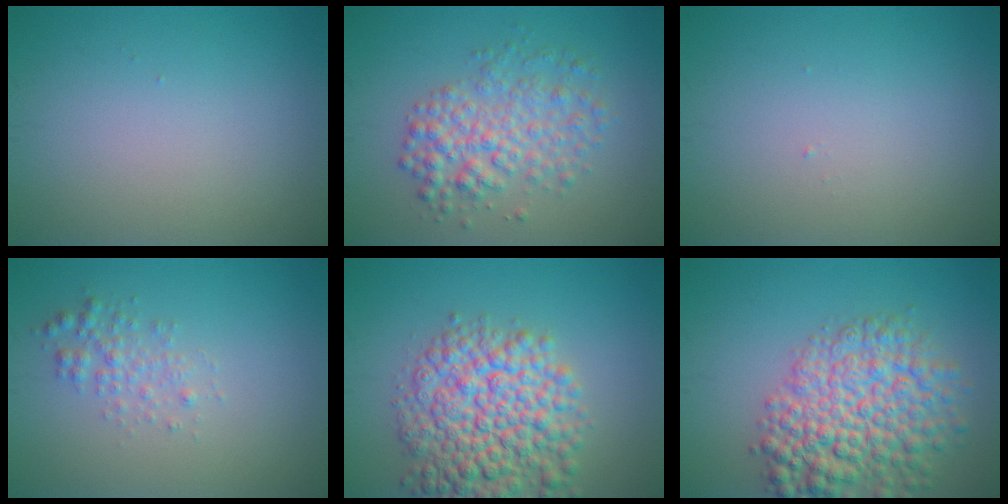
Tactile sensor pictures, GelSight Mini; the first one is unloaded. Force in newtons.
{"total": 4.5, "press": 4.5, "slide": 0.1}
{"total": 0.0}
{"total": 1.8, "press": 1.8, "slide": 0.0}
{"total": 9.0, "press": 9.0, "slide": 0.3}
{"total": 8.4, "press": 8.4, "slide": 0.3}